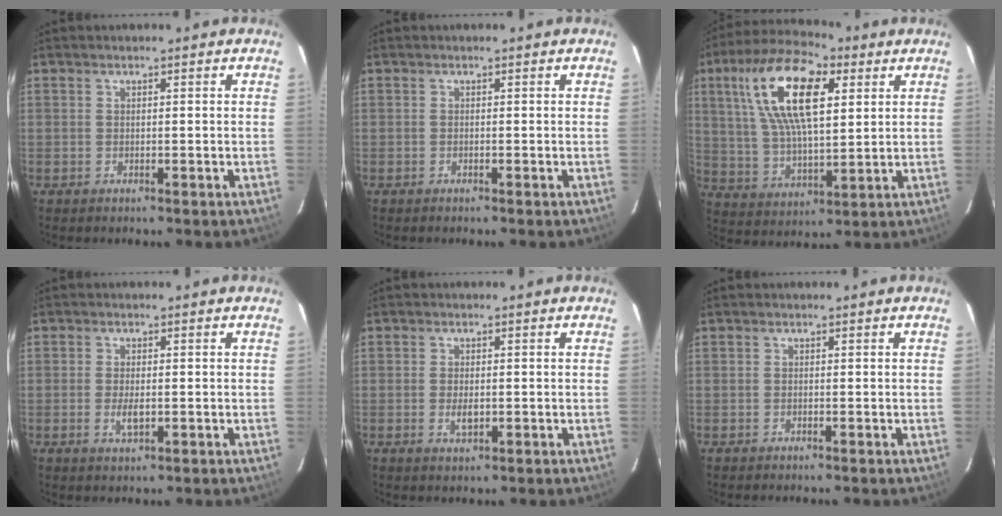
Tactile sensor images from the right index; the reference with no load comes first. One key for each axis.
{"total": 0.0}
{"total": 18.4, "fx": 6.7, "fy": 7.8, "fz": 15.2, "tx": -0.289, "ty": 0.026, "tz": 0.122}
{"total": 3.0, "fx": -0.8, "fy": 1.4, "fz": 2.6, "tx": -0.051, "ty": -0.003, "tz": -0.013}
{"total": 2.7, "fx": -0.7, "fy": 1.5, "fz": 2.2, "tx": -0.040, "ty": -0.002, "tz": -0.011}
{"total": 0.0}